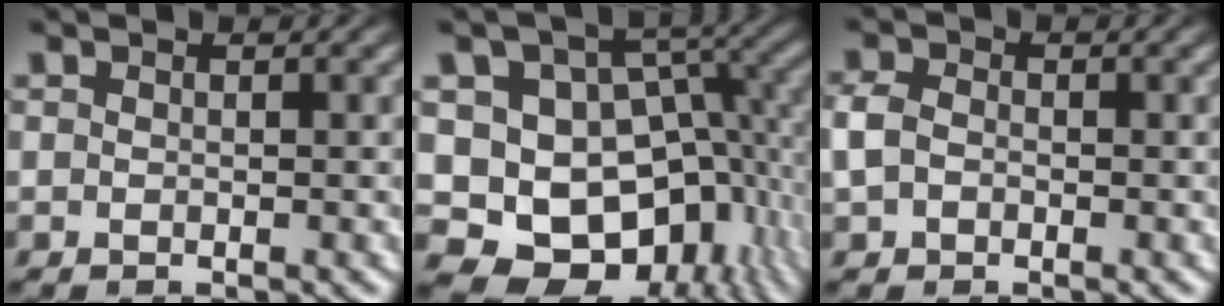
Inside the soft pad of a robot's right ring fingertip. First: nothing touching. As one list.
[{"total": 23.0, "force": [-5.4, 18.8, 12.1], "torque": [-0.264, -0.110, -0.065]}, {"total": 2.4, "force": [-0.1, 2.1, 1.2], "torque": [-0.033, -0.005, 0.003]}]